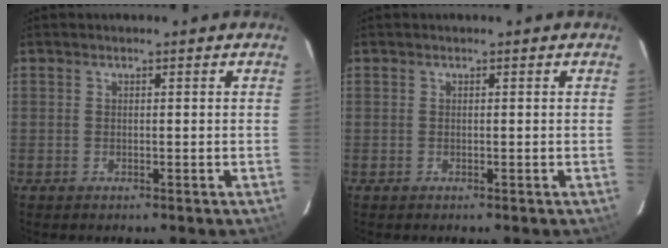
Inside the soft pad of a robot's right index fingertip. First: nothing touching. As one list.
[{"total": 0.0}]